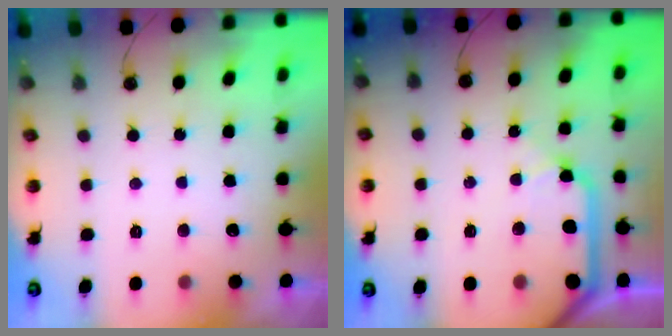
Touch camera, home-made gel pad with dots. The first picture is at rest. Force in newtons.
{"total": 12.5, "press": 12.3, "slide": 1.8}